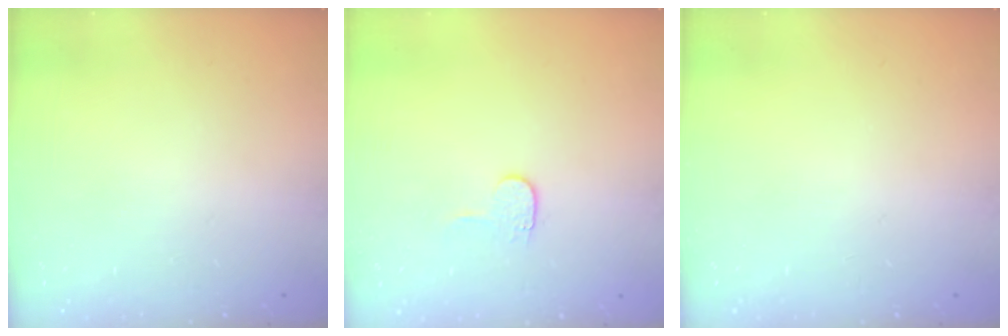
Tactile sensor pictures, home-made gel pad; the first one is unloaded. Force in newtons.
{"total": 3.4, "press": 3.4, "slide": 0.4}
{"total": 0.0}